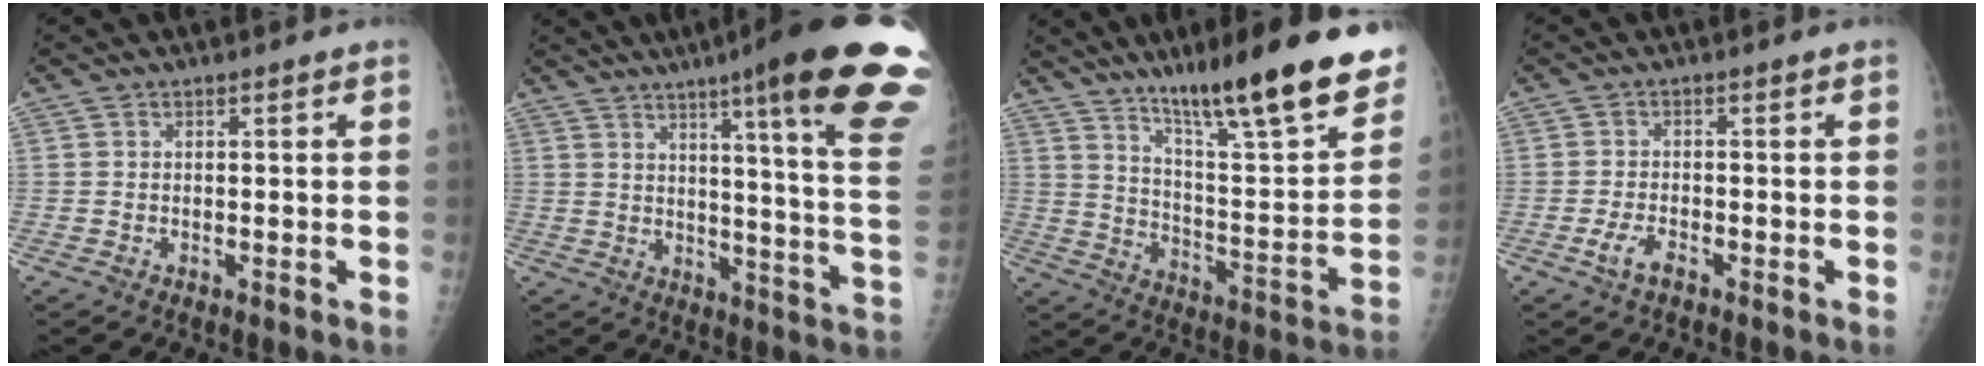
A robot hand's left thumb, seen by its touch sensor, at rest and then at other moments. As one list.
[{"total": 26.1, "force": [16.3, 1.8, 20.2], "torque": [-0.223, -0.084, 0.208]}, {"total": 24.6, "force": [16.8, 4.1, 17.5], "torque": [-0.236, -0.076, 0.264]}, {"total": 3.0, "force": [-1.7, 1.2, 2.1], "torque": [-0.050, 0.008, -0.032]}]